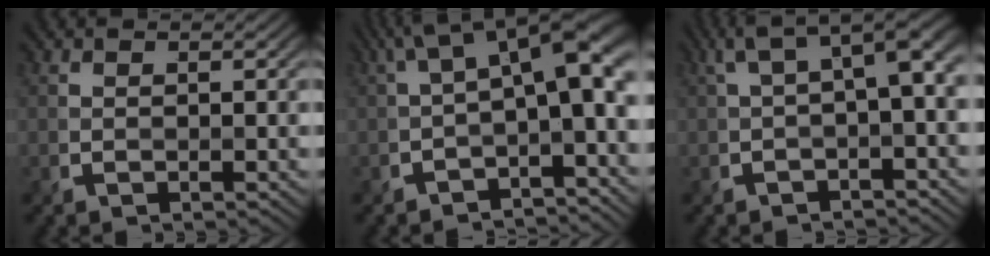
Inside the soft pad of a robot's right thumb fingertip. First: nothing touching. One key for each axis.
{"total": 10.1, "fx": 0.6, "fy": 4.0, "fz": 9.3, "tx": -0.140, "ty": 0.007, "tz": 0.007}
{"total": 6.0, "fx": 1.0, "fy": 1.8, "fz": 5.6, "tx": -0.090, "ty": 0.015, "tz": 0.017}